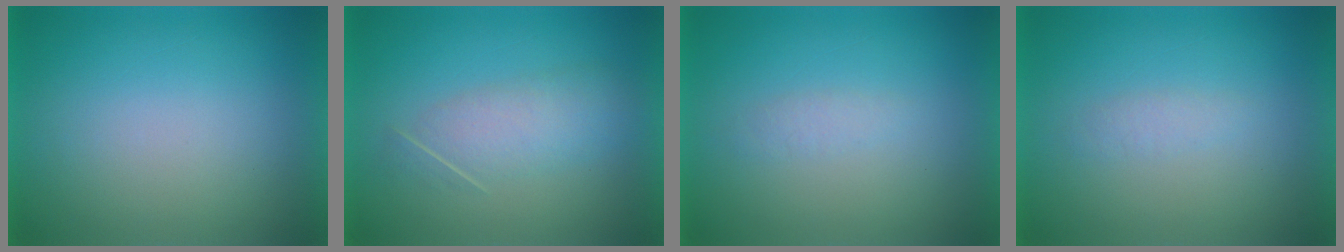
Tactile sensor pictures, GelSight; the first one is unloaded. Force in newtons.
{"total": 3.3}
{"total": 1.3}
{"total": 1.3}